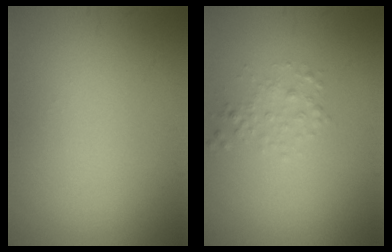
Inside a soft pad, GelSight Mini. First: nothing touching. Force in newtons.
{"total": 1.4, "press": 1.4, "slide": 0.0}